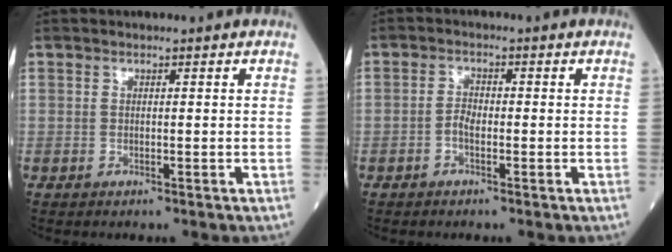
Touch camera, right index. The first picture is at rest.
{"total": 1.8, "force": [-0.8, 0.8, 1.4], "torque": [-0.021, 0.006, -0.017]}